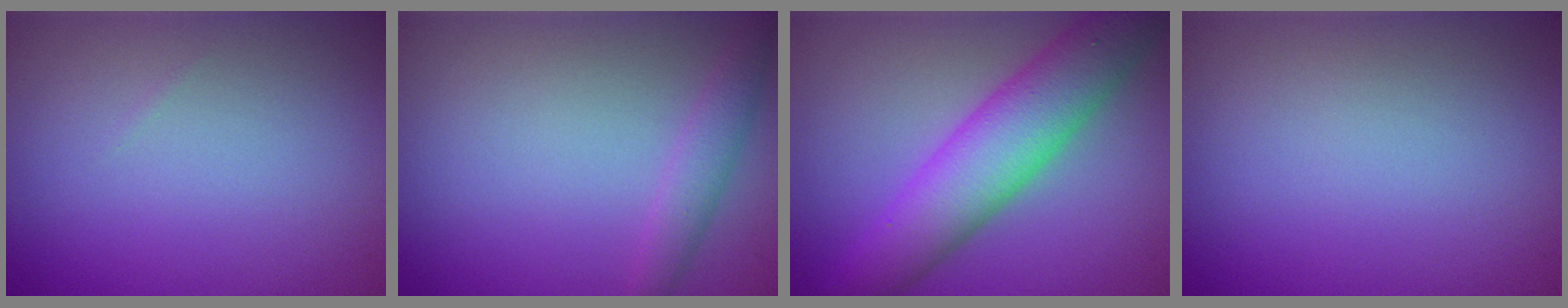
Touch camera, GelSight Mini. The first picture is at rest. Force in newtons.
{"total": 1.8, "press": 1.8, "slide": 0.2}
{"total": 7.4, "press": 7.4, "slide": 0.4}
{"total": 0.0}